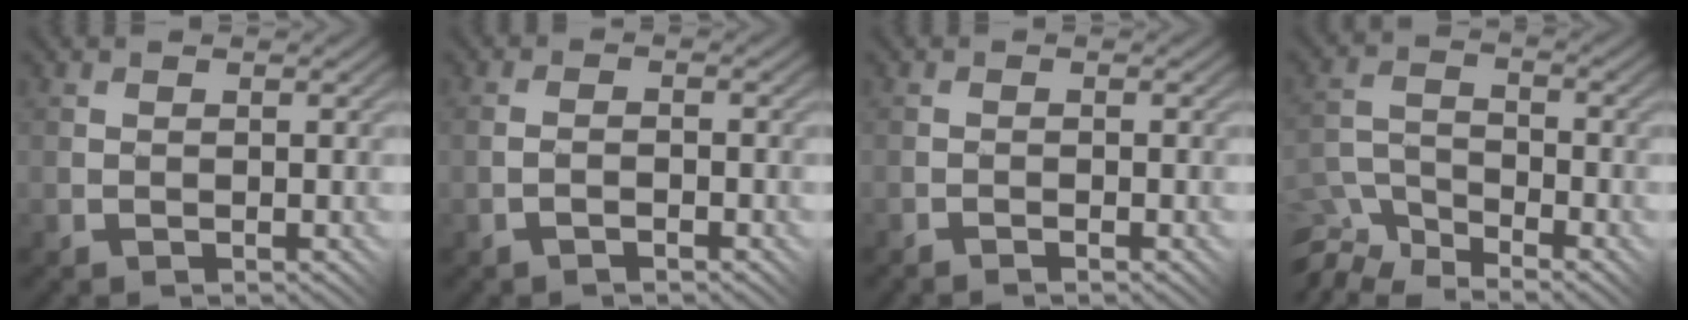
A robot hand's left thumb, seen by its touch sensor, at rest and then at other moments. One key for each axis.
{"total": 1.5, "fx": -0.9, "fy": 0.7, "fz": 1.0, "tx": -0.015, "ty": 0.010, "tz": -0.019}
{"total": 0.8, "fx": -0.8, "fy": -0.3, "fz": 0.1, "tx": -0.001, "ty": 0.006, "tz": -0.016}
{"total": 10.2, "fx": -9.0, "fy": 3.5, "fz": 3.2, "tx": -0.071, "ty": -0.013, "tz": -0.151}